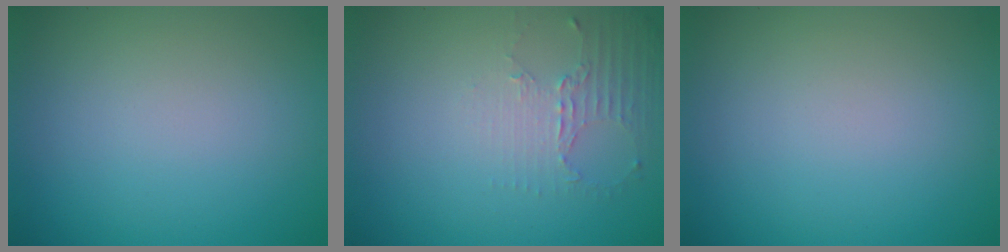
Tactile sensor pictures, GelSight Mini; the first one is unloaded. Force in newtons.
{"total": 2.3, "press": 1.6, "slide": 1.6}
{"total": 0.0}